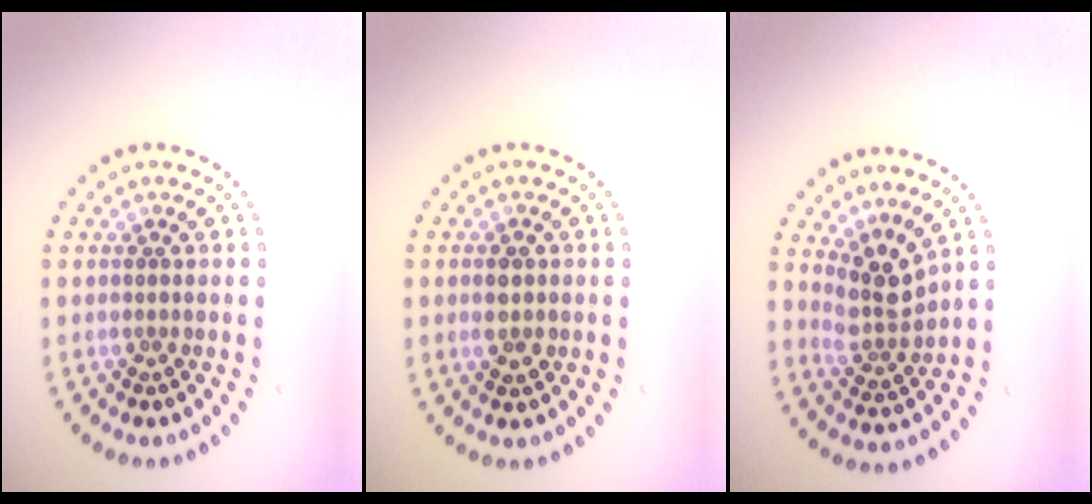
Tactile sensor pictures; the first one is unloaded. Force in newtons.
{"total": 1.8, "press": 1.8, "slide": 0.1}
{"total": 3.1, "press": 2.3, "slide": 2.1}